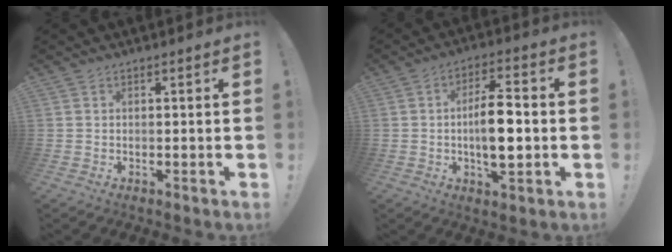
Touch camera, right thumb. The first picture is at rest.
{"total": 11.1, "force": [-1.2, 4.2, 10.2], "torque": [-0.175, 0.005, -0.026]}